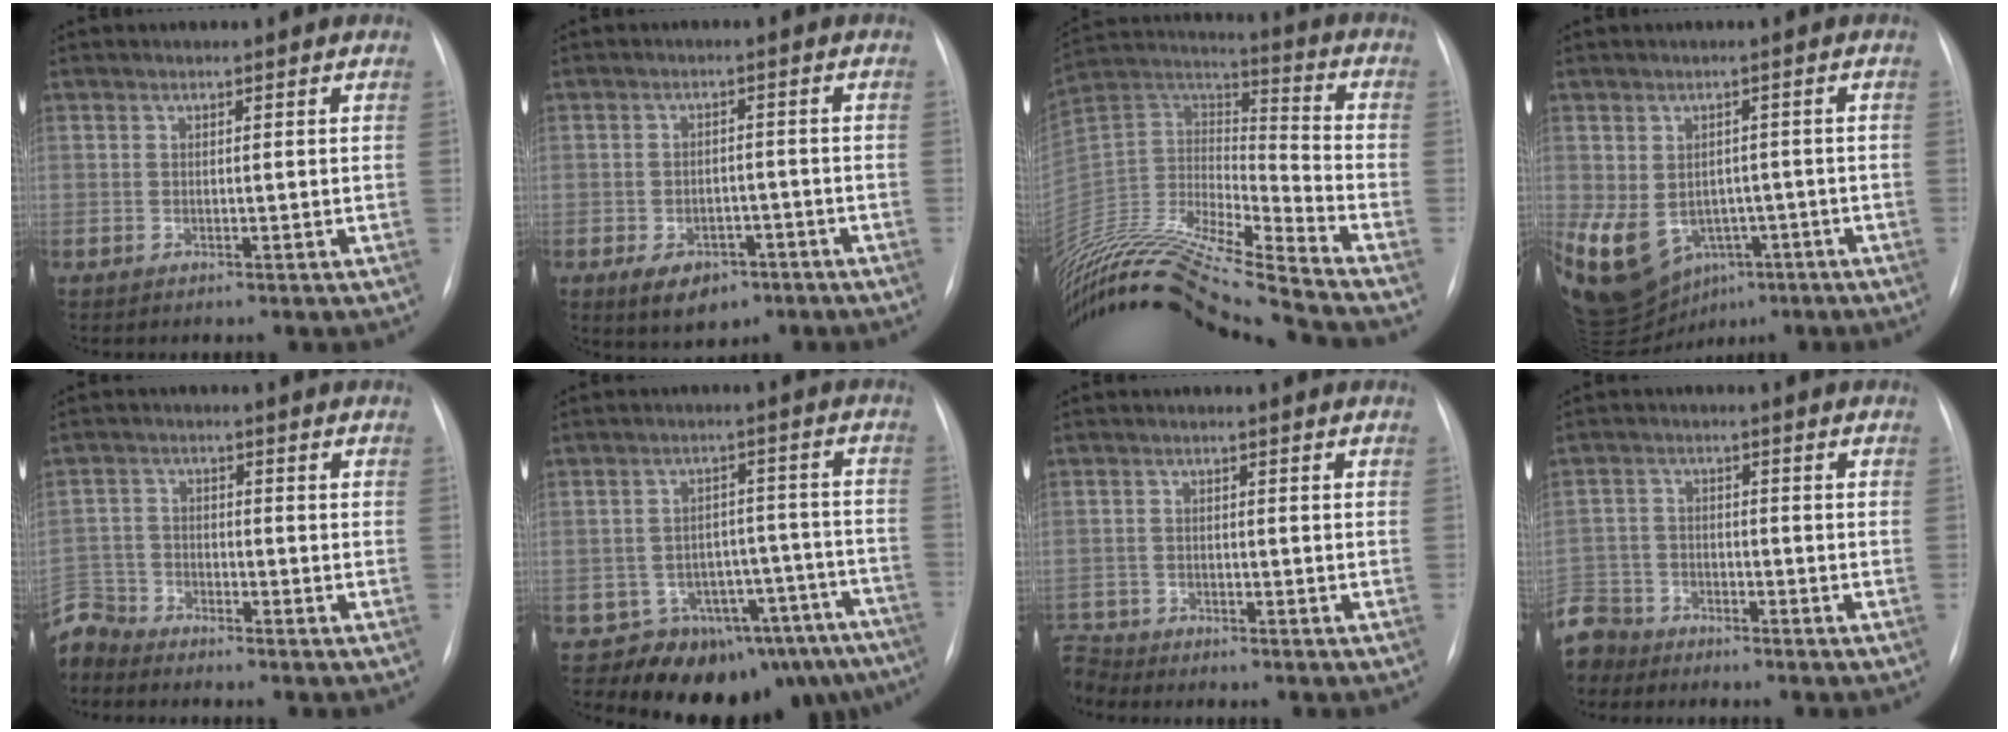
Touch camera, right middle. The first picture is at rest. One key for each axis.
{"total": 6.5, "fx": -3.7, "fy": 4.1, "fz": 3.5, "tx": -0.057, "ty": 0.003, "tz": -0.044}
{"total": 28.3, "fx": -25.2, "fy": 0.2, "fz": 12.8, "tx": -0.281, "ty": -0.034, "tz": -0.435}
{"total": 16.6, "fx": -6.9, "fy": 12.1, "fz": 9.0, "tx": -0.212, "ty": 0.000, "tz": -0.087}
{"total": 6.1, "fx": -5.9, "fy": 1.2, "fz": -0.5, "tx": 0.006, "ty": -0.003, "tz": -0.121}
{"total": 15.0, "fx": -12.9, "fy": 6.9, "fz": 3.3, "tx": -0.009, "ty": 0.067, "tz": -0.158}
{"total": 5.0, "fx": -4.8, "fy": 1.5, "fz": -0.2, "tx": 0.004, "ty": -0.010, "tz": -0.091}
{"total": 8.6, "fx": -7.4, "fy": 4.4, "fz": 0.7, "tx": -0.032, "ty": -0.002, "tz": -0.141}